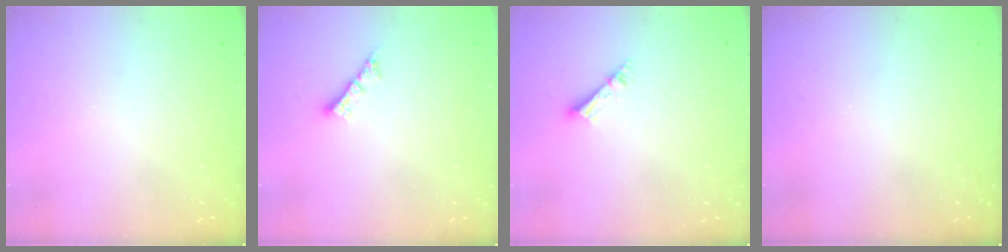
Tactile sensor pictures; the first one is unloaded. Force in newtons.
{"total": 3.0, "press": 3.0, "slide": 0.1}
{"total": 3.9, "press": 3.8, "slide": 0.5}
{"total": 0.0}